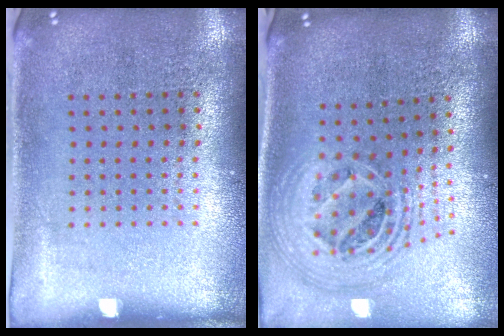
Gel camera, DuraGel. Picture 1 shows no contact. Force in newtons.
{"total": 2.5, "press": 1.8, "slide": 1.7}